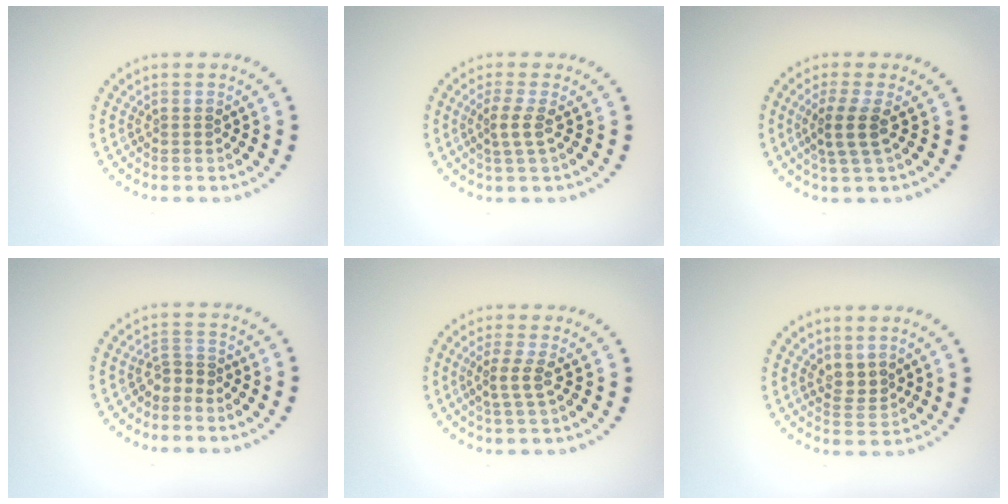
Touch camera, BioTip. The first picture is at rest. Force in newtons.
{"total": 1.8, "press": 1.4, "slide": 1.2}
{"total": 2.6, "press": 2.1, "slide": 1.6}
{"total": 1.5, "press": 1.1, "slide": 1.1}
{"total": 2.2, "press": 1.6, "slide": 1.5}
{"total": 1.6, "press": 1.2, "slide": 1.0}